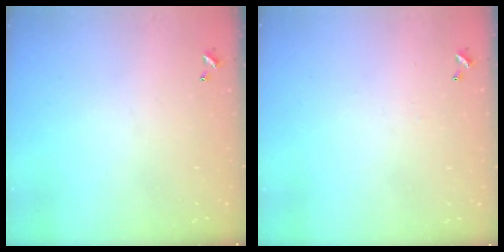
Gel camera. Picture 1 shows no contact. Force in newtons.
{"total": 2.5, "press": 2.4, "slide": 0.6}